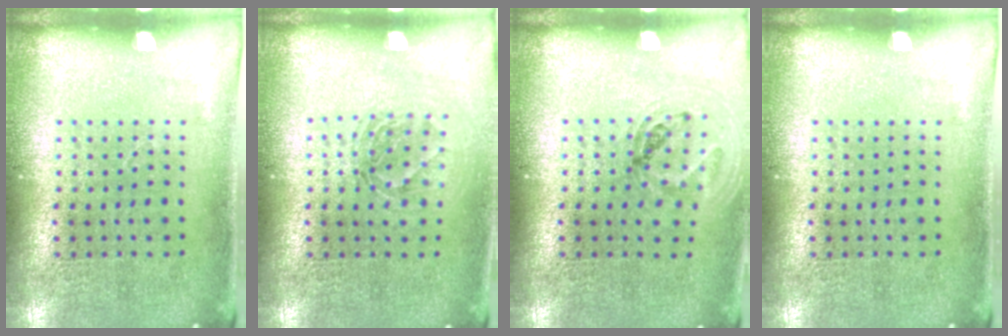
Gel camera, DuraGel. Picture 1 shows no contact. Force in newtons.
{"total": 1.3, "press": 1.1, "slide": 0.6}
{"total": 1.0, "press": 1.0, "slide": 0.1}
{"total": 0.0}